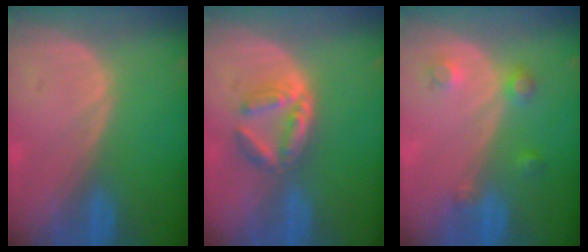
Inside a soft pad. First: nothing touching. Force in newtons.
{"total": 5.2, "press": 5.0, "slide": 1.5}
{"total": 3.6, "press": 3.2, "slide": 1.6}